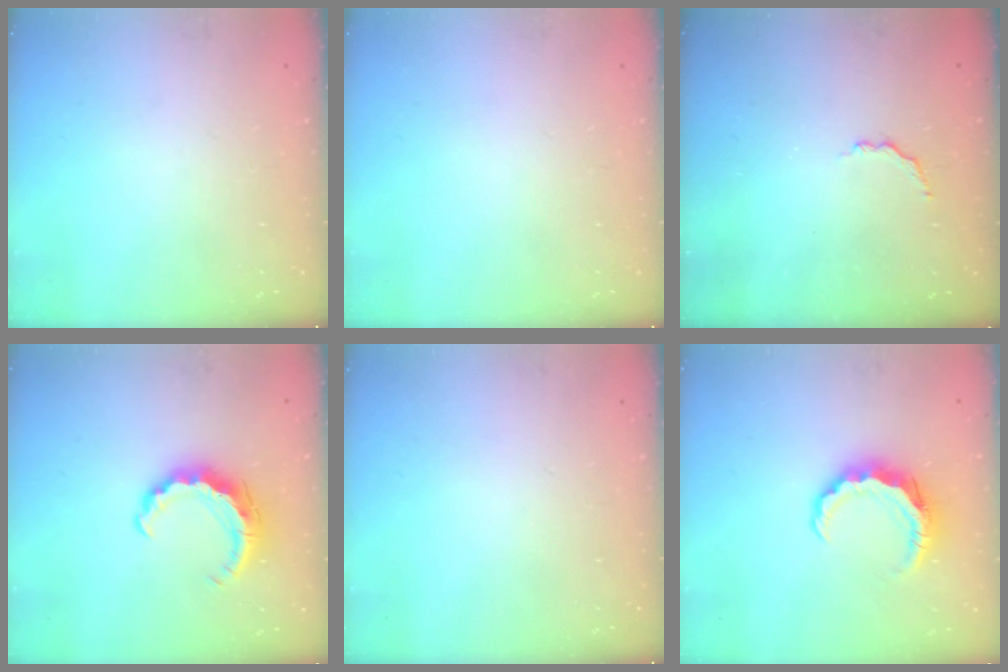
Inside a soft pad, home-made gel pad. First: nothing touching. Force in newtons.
{"total": 0.0}
{"total": 2.6, "press": 2.4, "slide": 1.0}
{"total": 7.6, "press": 7.6, "slide": 0.9}
{"total": 0.0}
{"total": 8.4, "press": 8.3, "slide": 1.3}